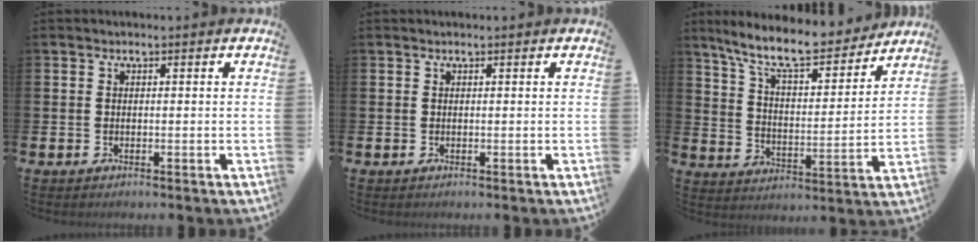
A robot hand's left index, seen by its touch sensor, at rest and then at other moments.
{"total": 0.0}
{"total": 10.8, "force": [9.4, 2.3, 4.7], "torque": [-0.125, -0.056, 0.163]}